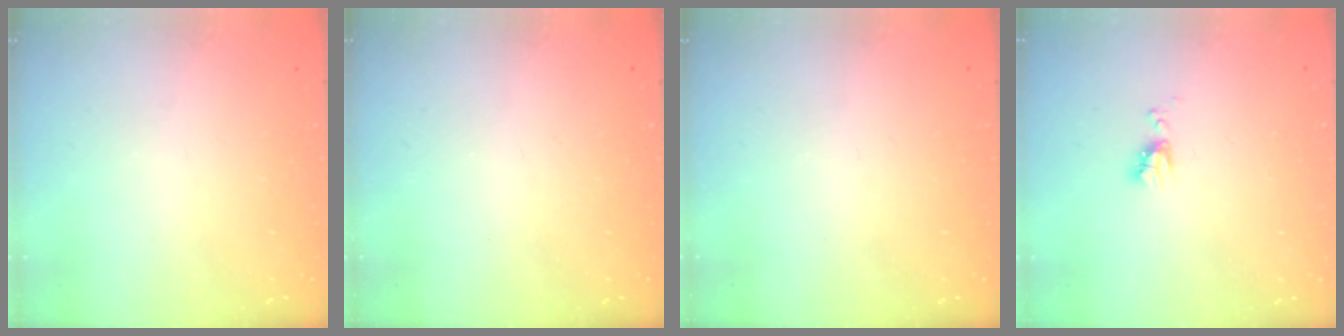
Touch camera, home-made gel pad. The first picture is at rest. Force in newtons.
{"total": 0.0}
{"total": 0.0}
{"total": 4.9, "press": 4.8, "slide": 0.8}